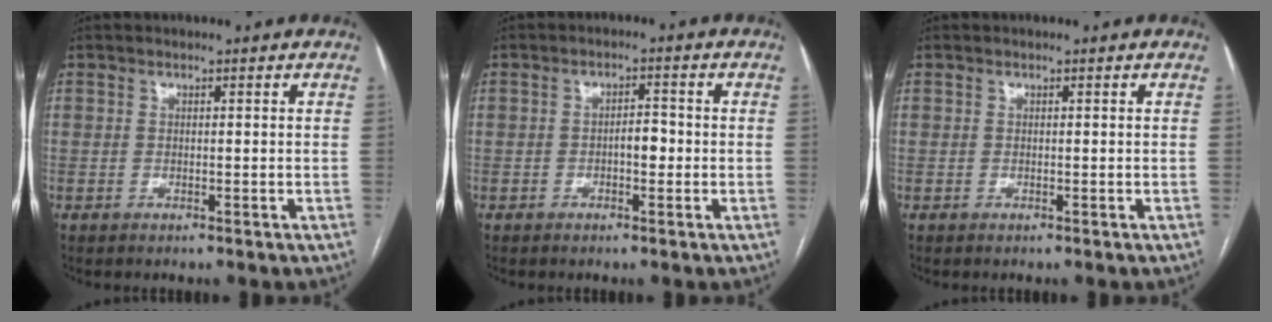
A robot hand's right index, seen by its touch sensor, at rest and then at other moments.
{"total": 2.7, "force": [-0.7, 1.1, 2.3], "torque": [-0.031, 0.006, -0.010]}
{"total": 0.0}